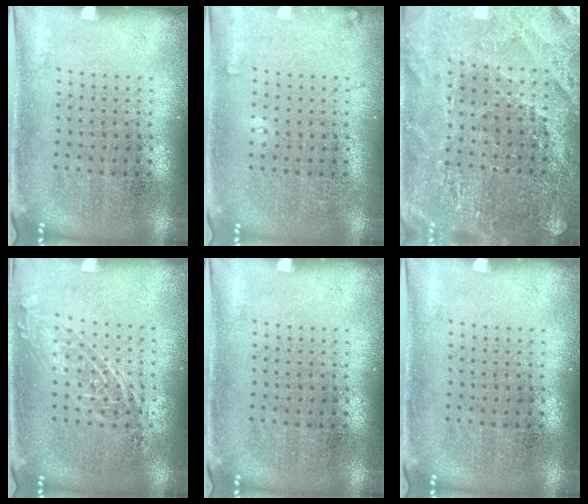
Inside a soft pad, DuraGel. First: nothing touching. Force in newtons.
{"total": 1.0, "press": 1.0, "slide": 0.1}
{"total": 3.0, "press": 2.9, "slide": 0.4}
{"total": 1.4, "press": 1.2, "slide": 0.7}
{"total": 0.0}
{"total": 0.0}